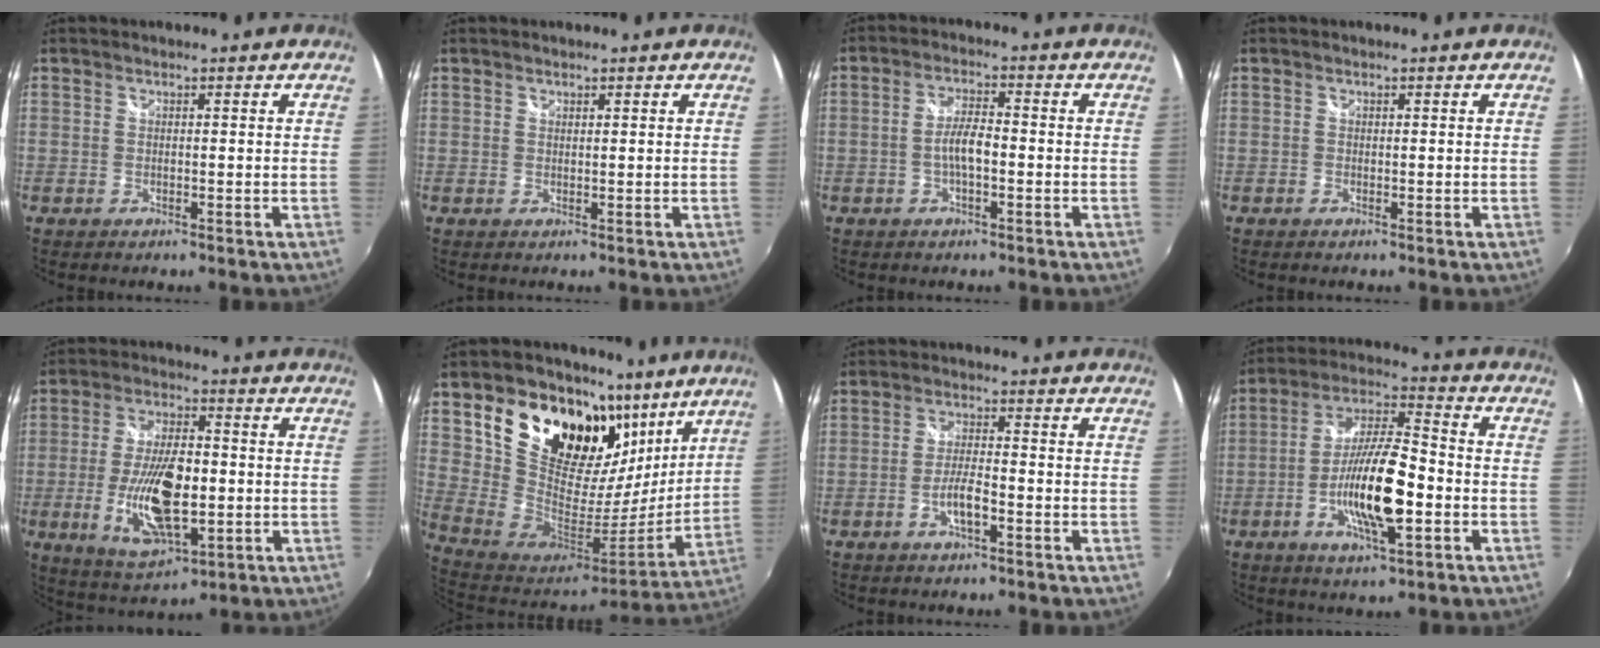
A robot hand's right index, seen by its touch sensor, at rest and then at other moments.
{"total": 0.6, "force": [0.3, 0.5, 0.0], "torque": [0.002, 0.001, 0.005]}
{"total": 4.4, "force": [-1.3, 1.2, 4.0], "torque": [-0.078, 0.006, -0.023]}
{"total": 0.0}
{"total": 15.6, "force": [-2.8, 6.7, 13.8], "torque": [-0.266, -0.014, -0.042]}
{"total": 26.8, "force": [14.2, 18.2, 13.7], "torque": [-0.279, 0.004, 0.254]}
{"total": 4.3, "force": [-2.1, 0.9, 3.7], "torque": [-0.079, 0.002, -0.039]}
{"total": 15.0, "force": [-4.3, 3.8, 13.8], "torque": [-0.274, -0.002, -0.084]}